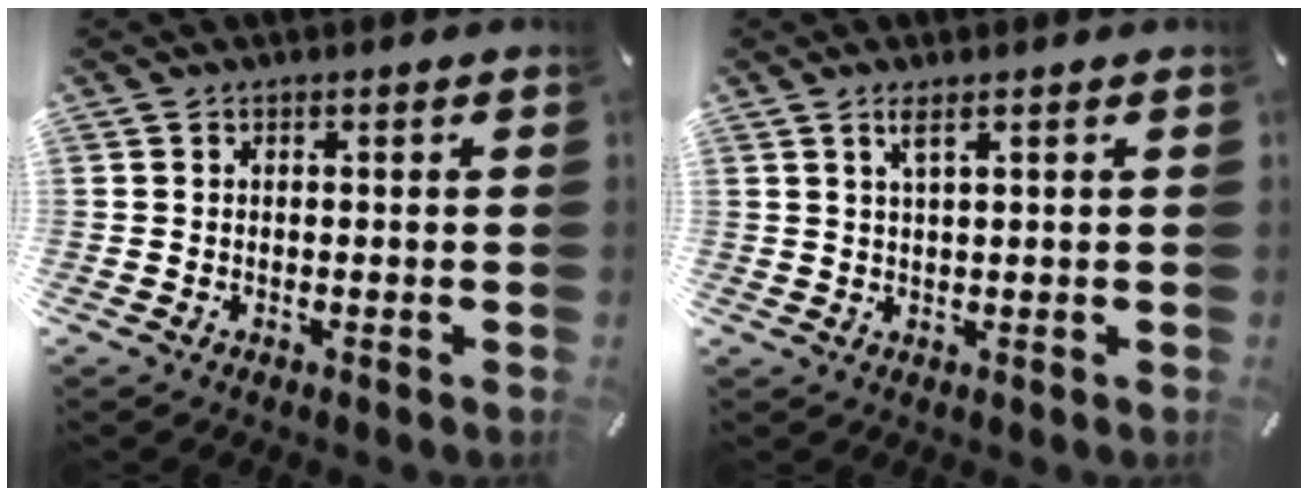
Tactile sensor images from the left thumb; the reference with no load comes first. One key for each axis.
{"total": 2.7, "fx": 1.6, "fy": 0.2, "fz": 2.1, "tx": -0.047, "ty": -0.001, "tz": 0.028}